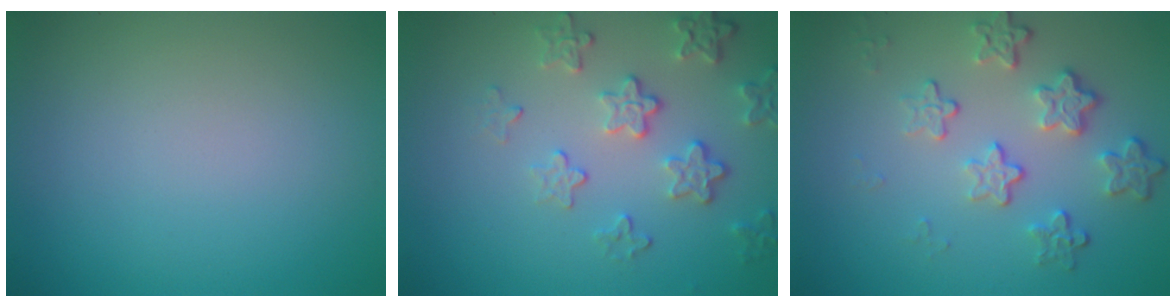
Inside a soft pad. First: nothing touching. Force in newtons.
{"total": 4.1, "press": 3.2, "slide": 2.7}
{"total": 4.4, "press": 3.1, "slide": 3.1}